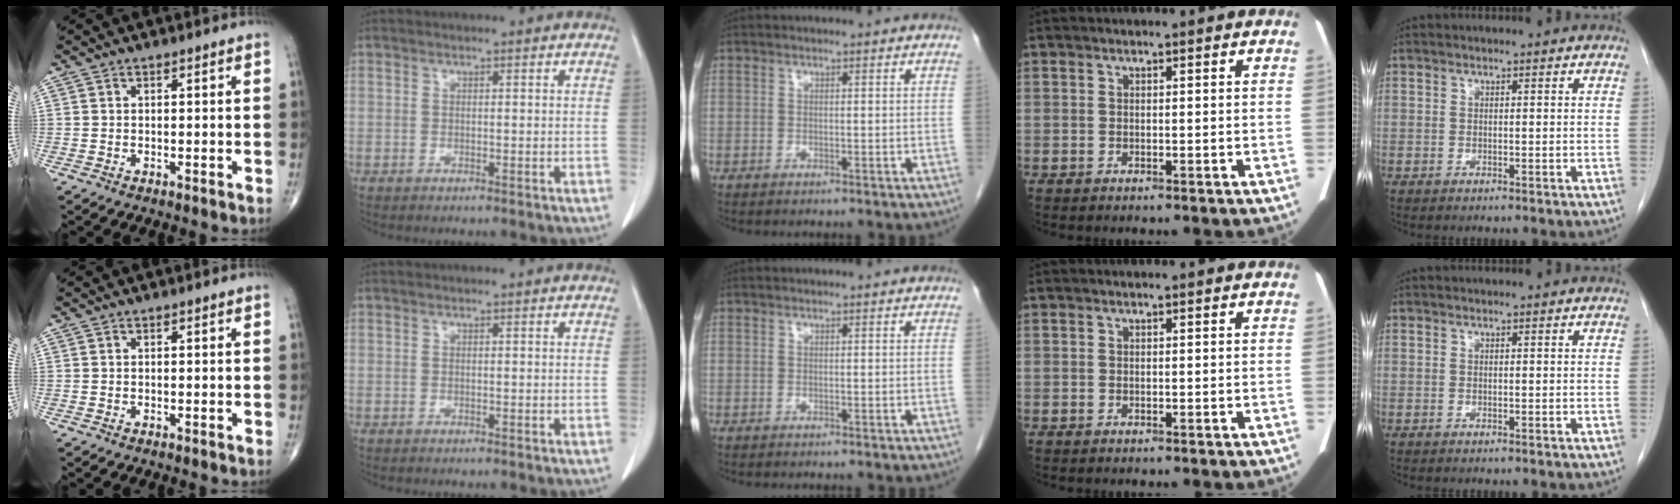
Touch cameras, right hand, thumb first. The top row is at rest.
{}